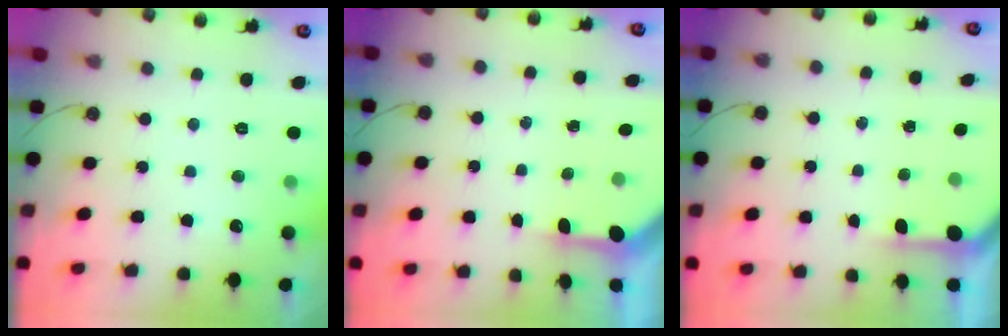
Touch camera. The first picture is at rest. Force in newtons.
{"total": 3.1, "press": 3.1, "slide": 0.3}
{"total": 2.7, "press": 2.7, "slide": 0.2}